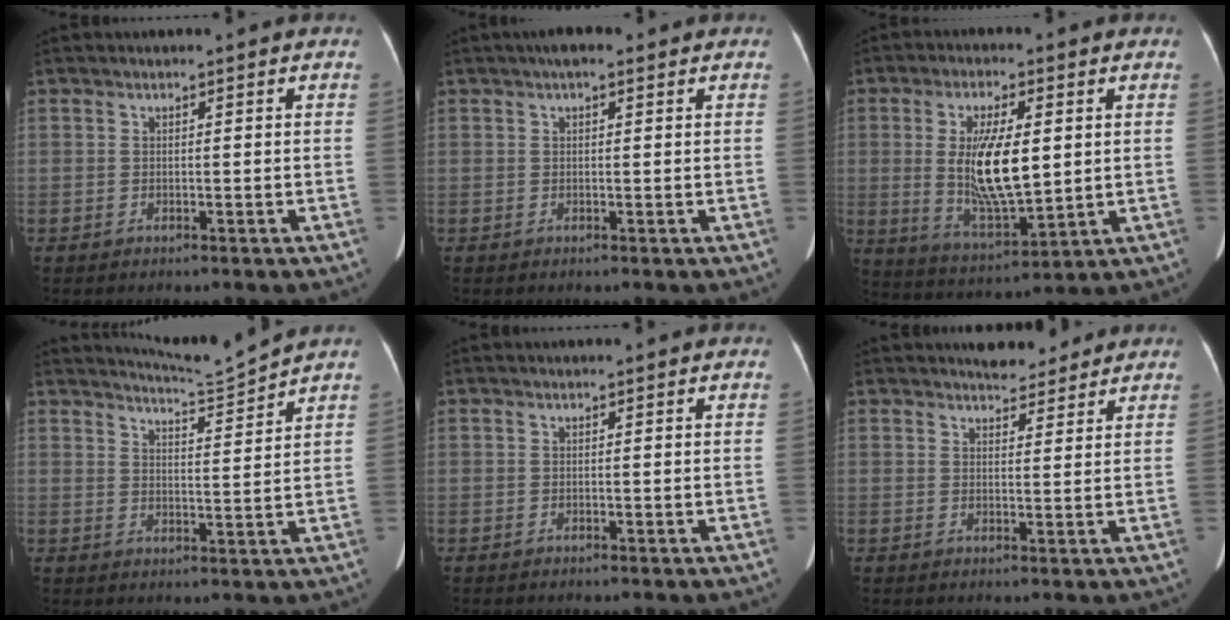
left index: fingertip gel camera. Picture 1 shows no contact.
{"total": 2.5, "force": [1.6, 1.0, 1.8], "torque": [-0.029, 0.017, 0.021]}
{"total": 12.1, "force": [1.3, 3.4, 11.6], "torque": [-0.231, -0.010, 0.030]}
{"total": 5.5, "force": [5.1, -2.1, -0.4], "torque": [-0.007, -0.028, 0.092]}
{"total": 0.0}
{"total": 4.3, "force": [3.9, 1.5, 1.1], "torque": [-0.014, 0.005, 0.057]}